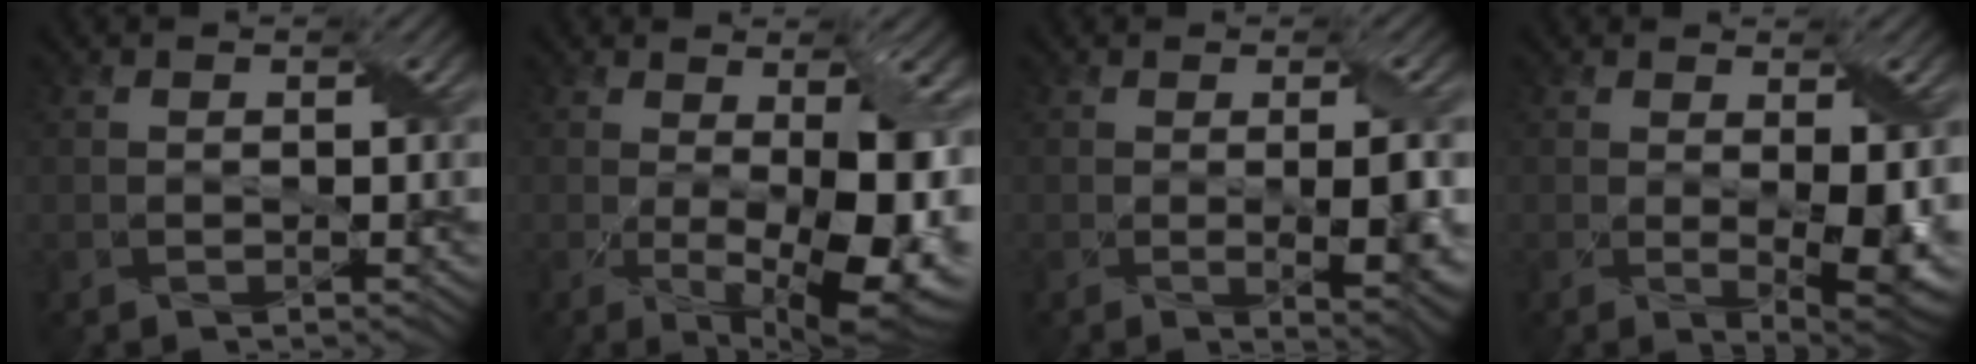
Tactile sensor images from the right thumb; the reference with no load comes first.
{"total": 13.4, "force": [-0.9, 5.5, 12.1], "torque": [-0.186, -0.027, 0.011]}
{"total": 5.5, "force": [-0.5, 1.4, 5.3], "torque": [-0.079, -0.006, 0.001]}
{"total": 6.5, "force": [-0.3, 2.6, 6.0], "torque": [-0.103, -0.022, 0.011]}